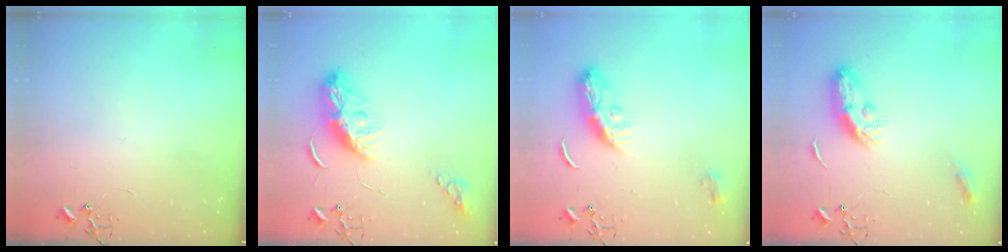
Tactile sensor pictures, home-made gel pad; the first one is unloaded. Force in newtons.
{"total": 9.9, "press": 9.8, "slide": 1.1}
{"total": 10.9, "press": 10.9, "slide": 0.7}
{"total": 10.4, "press": 10.4, "slide": 0.1}